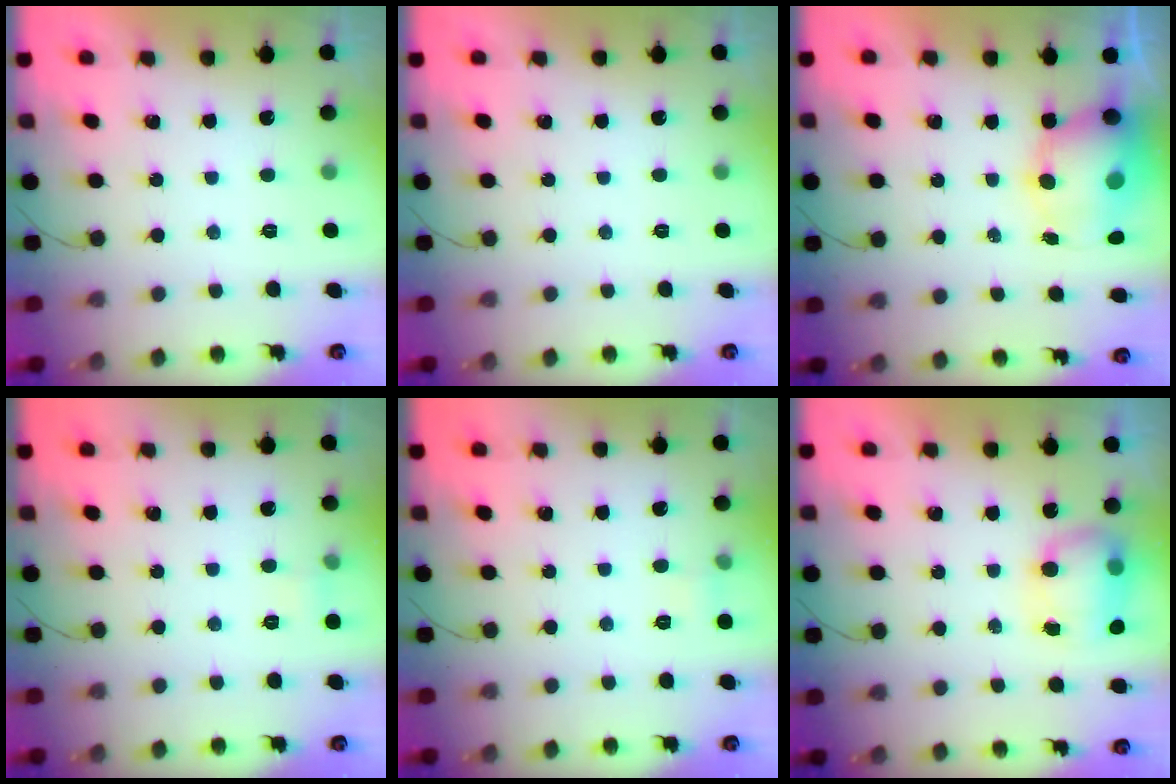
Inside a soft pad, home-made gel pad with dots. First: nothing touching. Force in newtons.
{"total": 0.0}
{"total": 8.2, "press": 8.1, "slide": 1.5}
{"total": 3.0, "press": 2.8, "slide": 1.0}
{"total": 3.0, "press": 2.8, "slide": 1.0}
{"total": 7.9, "press": 7.8, "slide": 0.6}